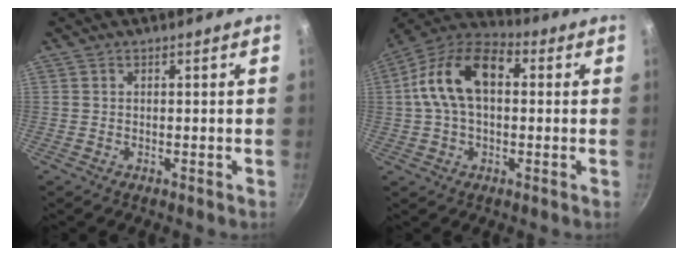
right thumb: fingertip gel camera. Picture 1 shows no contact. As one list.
[{"total": 15.1, "force": [1.9, 9.3, 11.8], "torque": [-0.195, 0.035, 0.012]}]